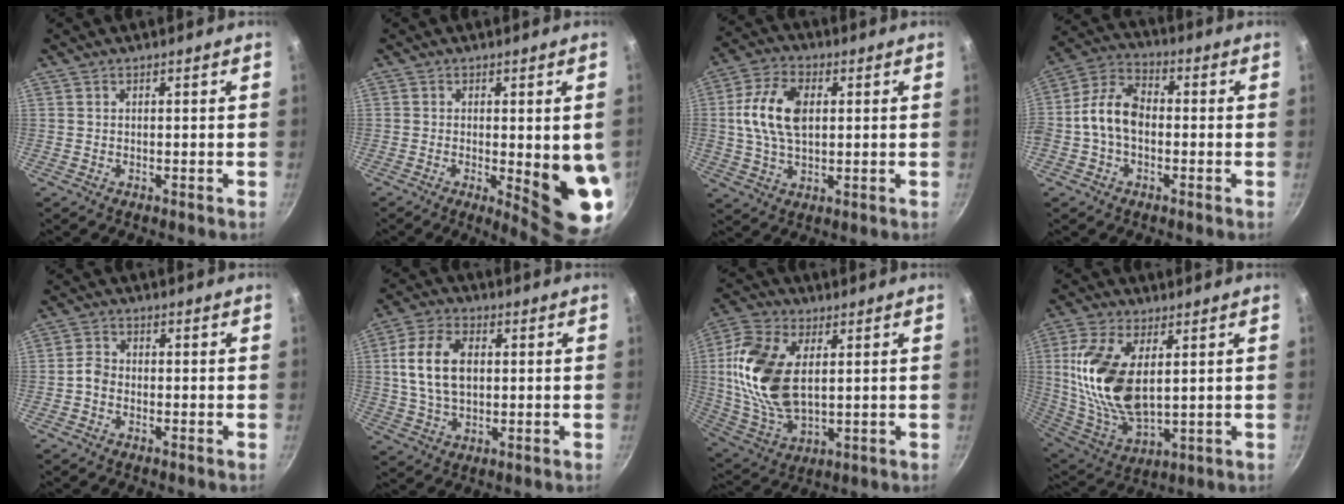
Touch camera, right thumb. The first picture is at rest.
{"total": 11.8, "force": [-1.4, 3.1, 11.3], "torque": [-0.119, -0.018, -0.009]}
{"total": 11.9, "force": [1.7, 7.0, 9.5], "torque": [-0.173, 0.012, 0.025]}
{"total": 10.2, "force": [-1.1, 6.9, 7.5], "torque": [-0.129, 0.036, -0.039]}
{"total": 2.4, "force": [-1.1, 1.7, 1.2], "torque": [-0.027, 0.018, -0.028]}
{"total": 11.7, "force": [1.5, 7.4, 8.9], "torque": [-0.159, 0.011, 0.024]}
{"total": 18.2, "force": [3.0, 10.5, 14.5], "torque": [-0.279, -0.004, 0.060]}
{"total": 17.9, "force": [3.5, 9.4, 14.9], "torque": [-0.292, -0.020, 0.077]}